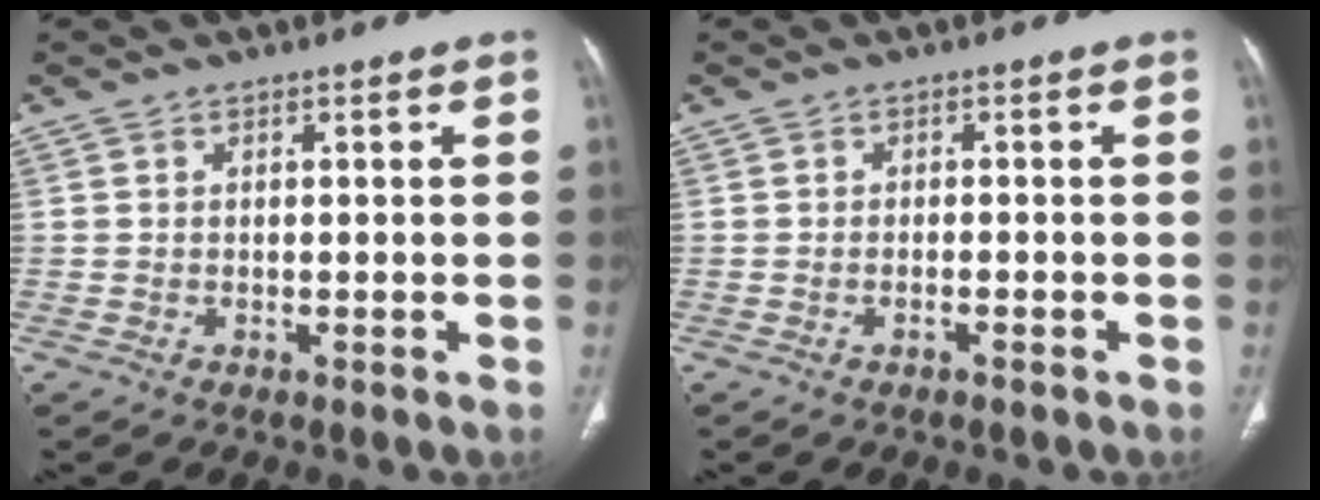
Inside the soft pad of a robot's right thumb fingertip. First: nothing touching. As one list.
[{"total": 1.3, "force": [-0.8, 0.3, 1.0], "torque": [-0.025, 0.011, -0.009]}]